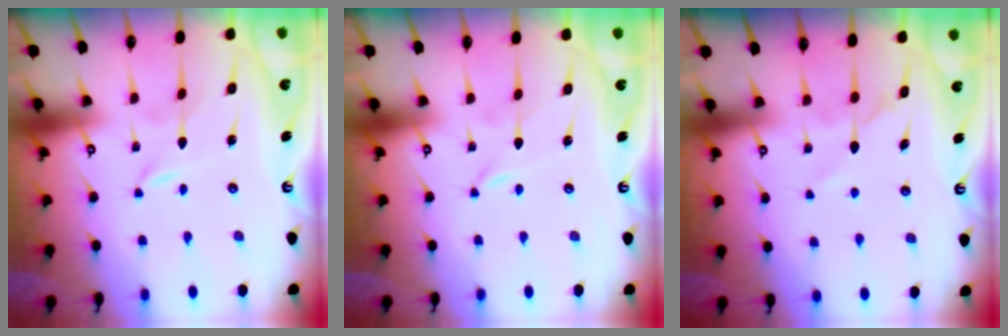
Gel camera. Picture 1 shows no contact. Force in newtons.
{"total": 0.0}
{"total": 5.3, "press": 5.3, "slide": 0.4}